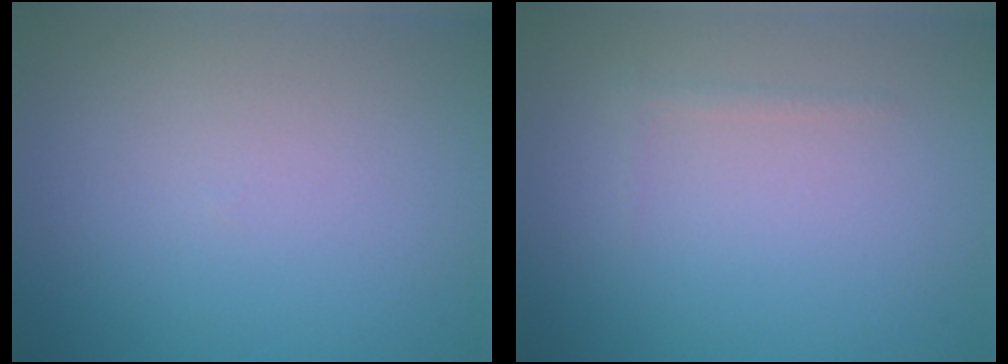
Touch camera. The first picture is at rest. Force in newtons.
{"total": 0.5, "press": 0.5, "slide": 0.0}